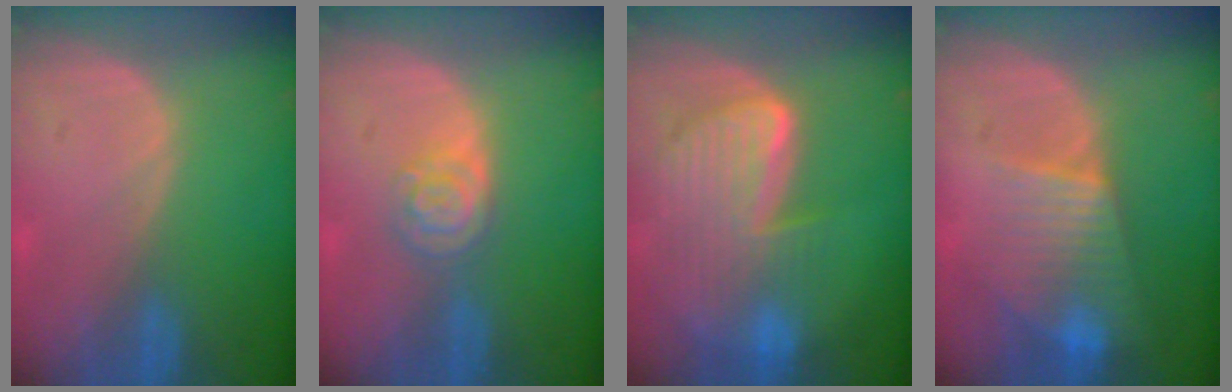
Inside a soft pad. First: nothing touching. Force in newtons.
{"total": 4.3, "press": 3.9, "slide": 1.9}
{"total": 9.7, "press": 8.3, "slide": 5.1}
{"total": 7.5, "press": 7.0, "slide": 2.8}